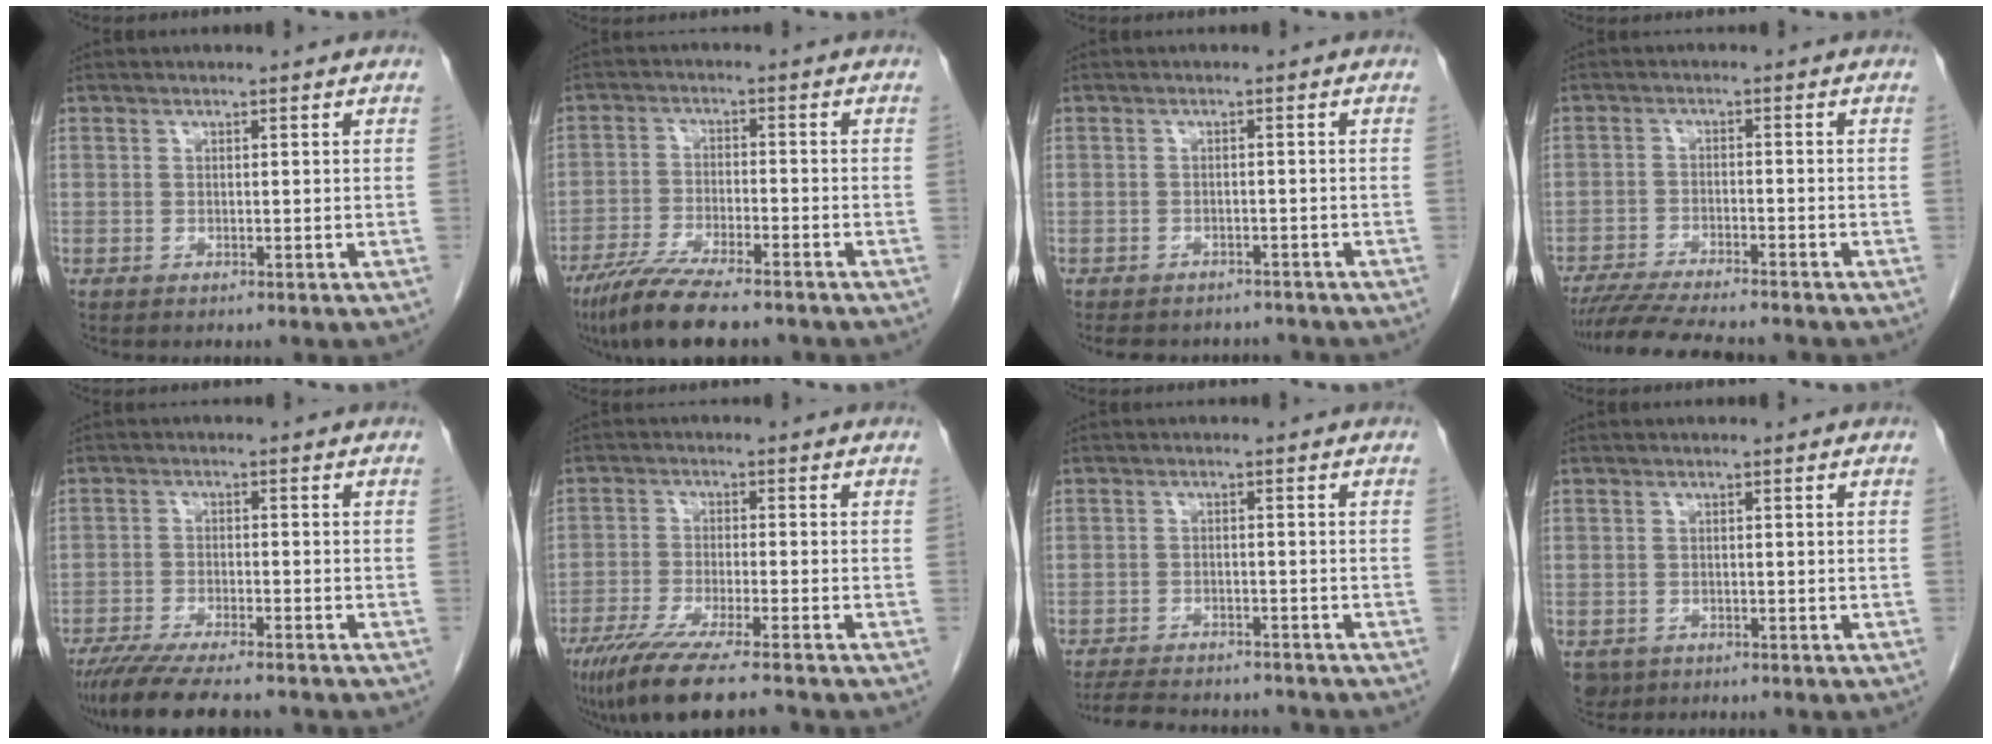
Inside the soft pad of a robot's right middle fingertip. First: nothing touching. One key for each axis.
{"total": 11.5, "fx": -9.2, "fy": 1.8, "fz": 6.7, "tx": -0.116, "ty": -0.028, "tz": -0.152}
{"total": 8.6, "fx": -7.7, "fy": 3.4, "fz": 2.0, "tx": -0.037, "ty": 0.002, "tz": -0.091}
{"total": 11.4, "fx": -10.2, "fy": 1.1, "fz": 5.1, "tx": -0.081, "ty": -0.018, "tz": -0.158}
{"total": 11.7, "fx": -9.9, "fy": 1.7, "fz": 6.1, "tx": -0.097, "ty": -0.022, "tz": -0.153}
{"total": 12.0, "fx": -9.5, "fy": 0.2, "fz": 7.3, "tx": -0.121, "ty": -0.035, "tz": -0.156}
{"total": 11.6, "fx": -10.5, "fy": 3.0, "fz": 4.1, "tx": -0.082, "ty": -0.003, "tz": -0.143}
{"total": 2.9, "fx": -1.8, "fy": 2.2, "fz": 0.7, "tx": -0.011, "ty": 0.000, "tz": -0.026}